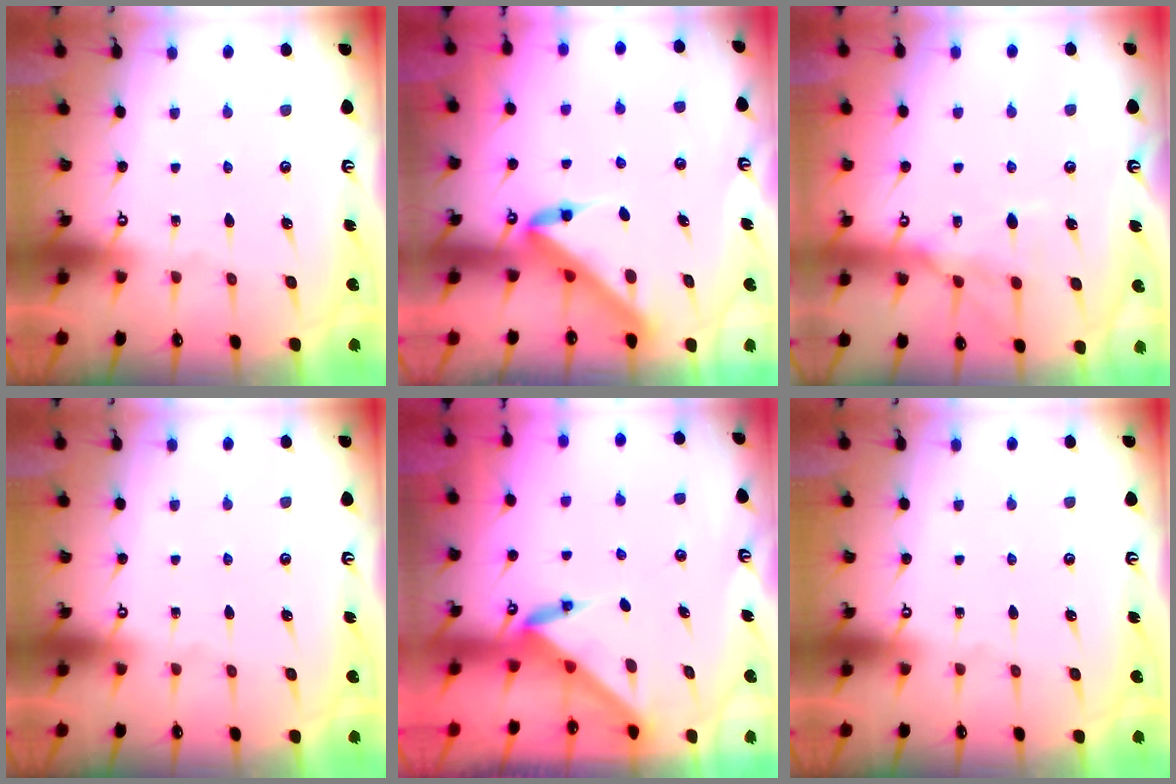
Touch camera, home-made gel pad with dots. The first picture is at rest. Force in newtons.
{"total": 4.6, "press": 4.6, "slide": 0.4}
{"total": 11.5, "press": 11.4, "slide": 1.1}
{"total": 0.0}
{"total": 3.4, "press": 3.4, "slide": 0.1}
{"total": 0.0}